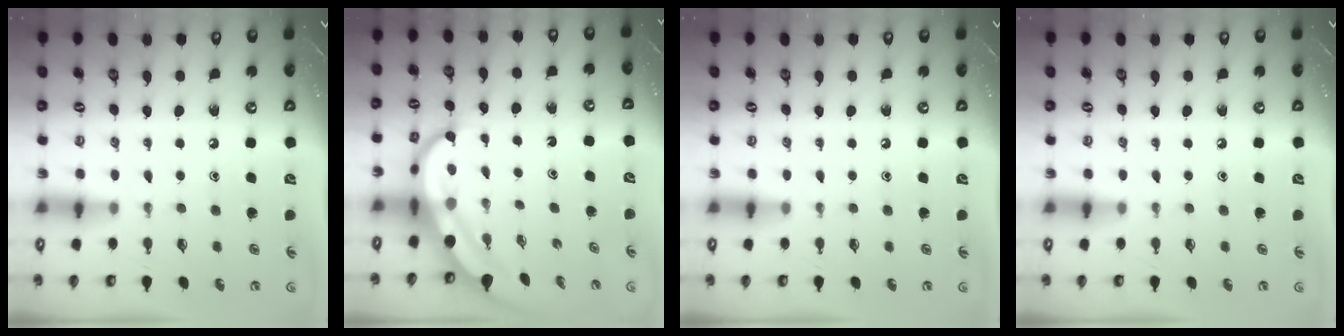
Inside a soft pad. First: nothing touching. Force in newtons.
{"total": 6.5, "press": 6.5, "slide": 0.8}
{"total": 0.0}
{"total": 0.0}